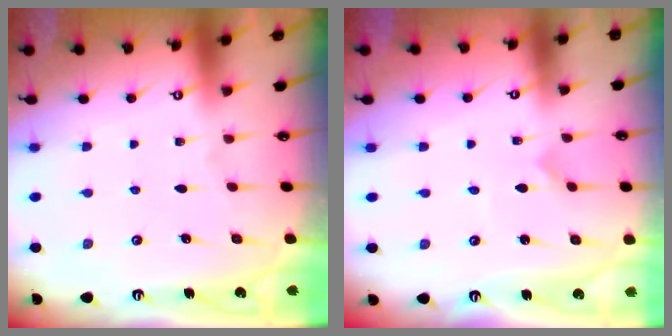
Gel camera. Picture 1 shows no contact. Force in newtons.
{"total": 0.0}